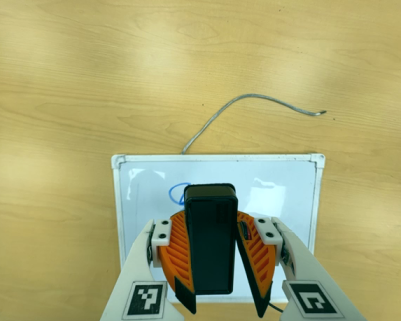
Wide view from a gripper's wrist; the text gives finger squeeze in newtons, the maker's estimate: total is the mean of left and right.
{"total": 9.3, "left": 9.3, "right": 9.3}